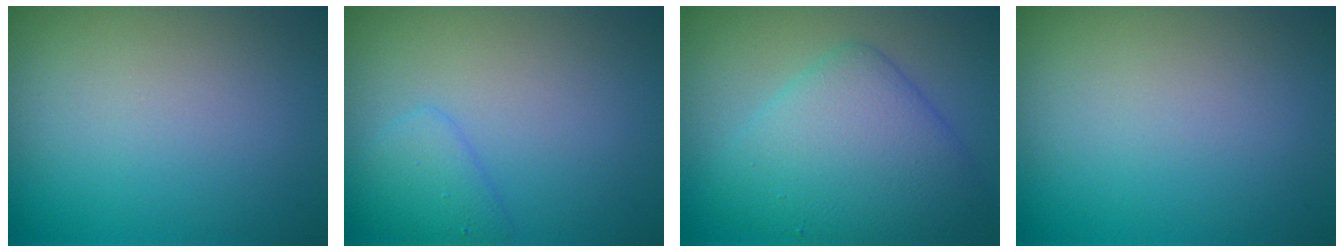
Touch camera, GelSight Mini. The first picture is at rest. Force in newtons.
{"total": 1.9, "press": 1.9, "slide": 0.1}
{"total": 6.3, "press": 6.3, "slide": 0.1}
{"total": 0.0}